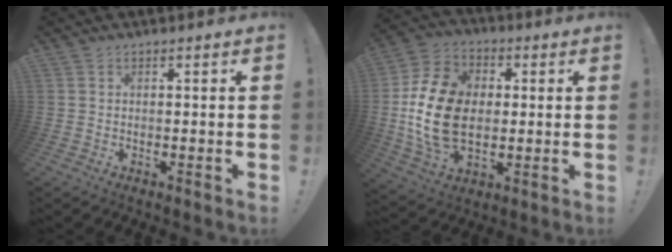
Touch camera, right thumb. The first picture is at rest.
{"total": 20.1, "force": [-0.3, 14.5, 13.9], "torque": [-0.259, 0.014, 0.002]}